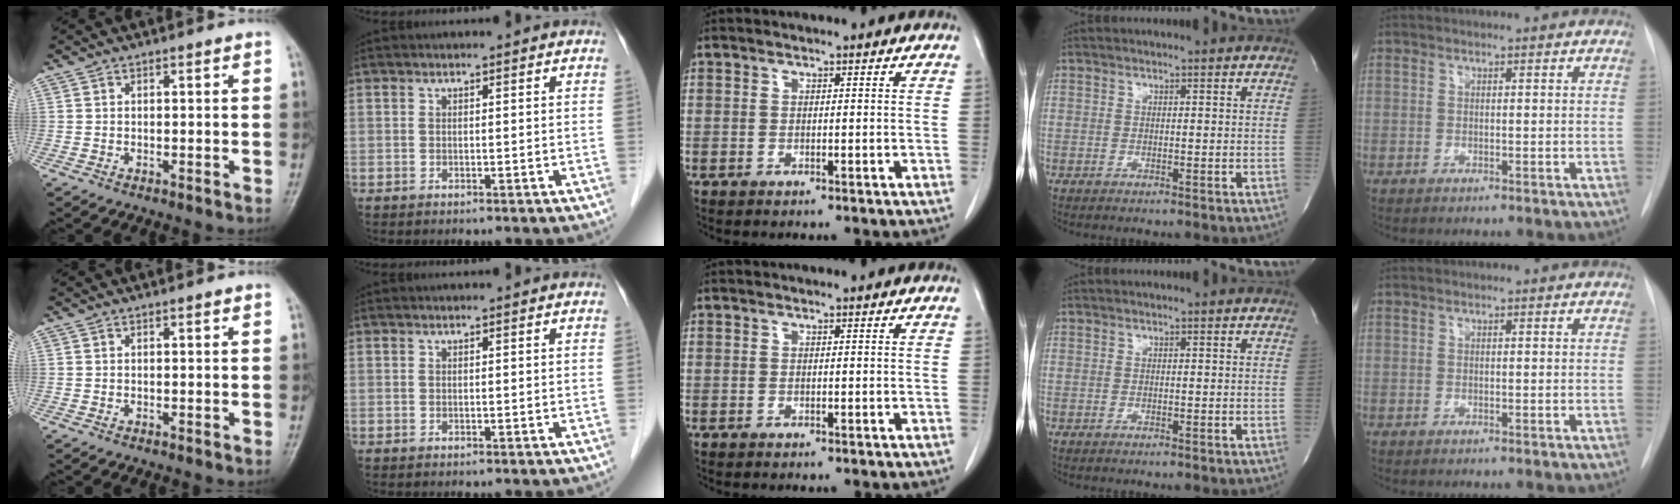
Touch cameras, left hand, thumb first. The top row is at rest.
{}